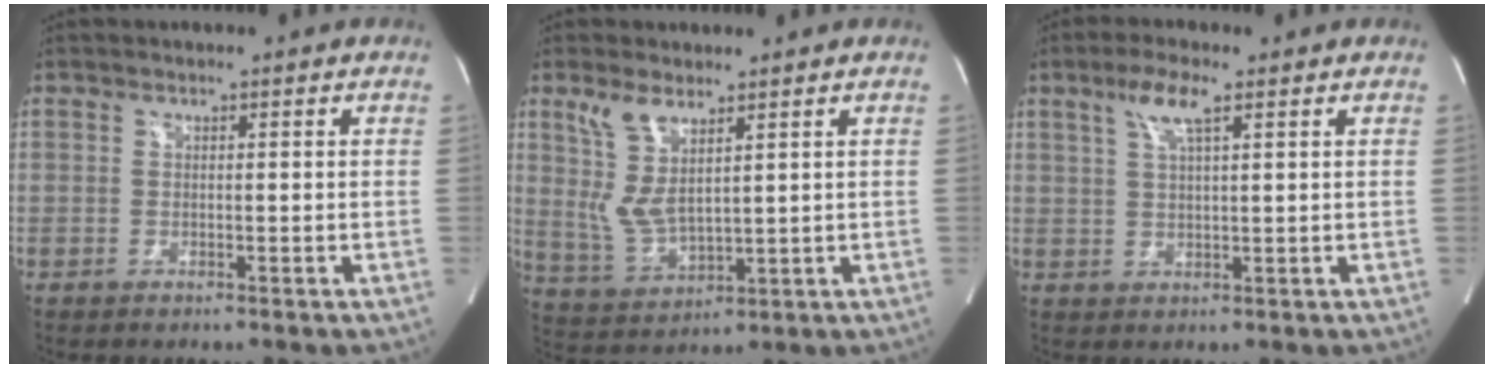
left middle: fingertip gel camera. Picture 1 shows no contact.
{"total": 7.0, "force": [3.7, 2.2, 5.5], "torque": [-0.127, -0.004, 0.085]}
{"total": 4.8, "force": [2.5, 0.6, 4.0], "torque": [-0.084, 0.007, 0.050]}